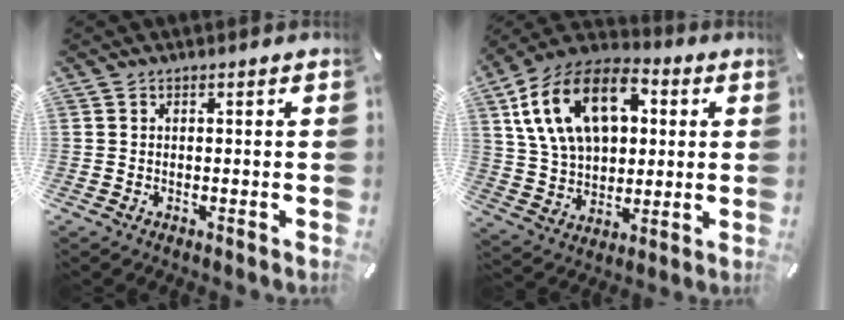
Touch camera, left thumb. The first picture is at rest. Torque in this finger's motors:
{"motor_torque": [2.53, 2.48, 1.73, -1.04, 0.68]}